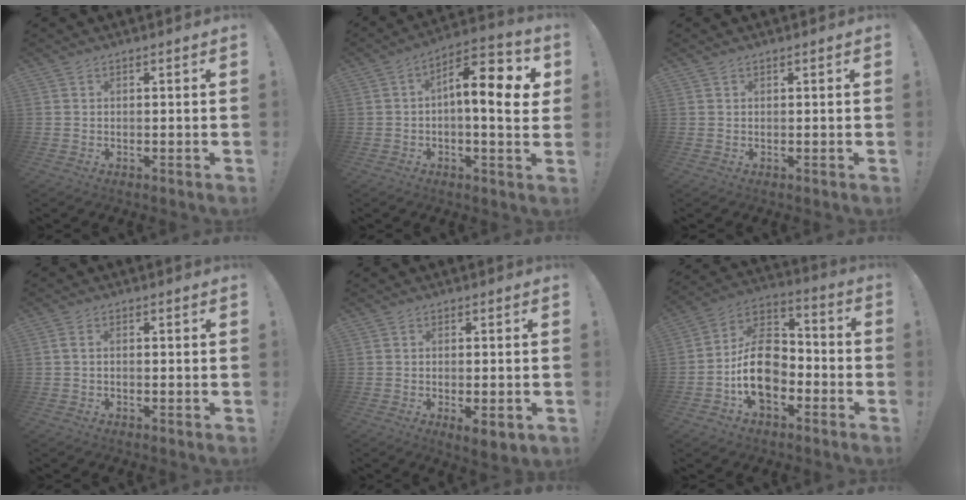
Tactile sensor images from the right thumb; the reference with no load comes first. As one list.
[{"total": 13.8, "force": [2.7, 4.8, 12.7], "torque": [-0.195, -0.005, 0.036]}, {"total": 0.0}, {"total": 1.2, "force": [-0.3, 0.4, 1.1], "torque": [-0.023, 0.005, -0.006]}, {"total": 4.5, "force": [-0.3, 1.2, 4.3], "torque": [-0.056, -0.010, 0.002]}, {"total": 16.8, "force": [-4.8, 11.6, 11.1], "torque": [-0.185, 0.038, -0.074]}]